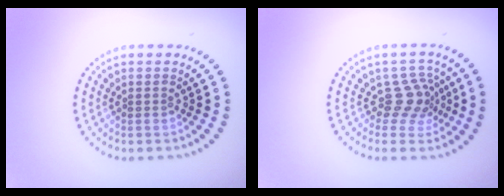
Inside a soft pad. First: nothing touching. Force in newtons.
{"total": 2.9, "press": 2.1, "slide": 2.0}